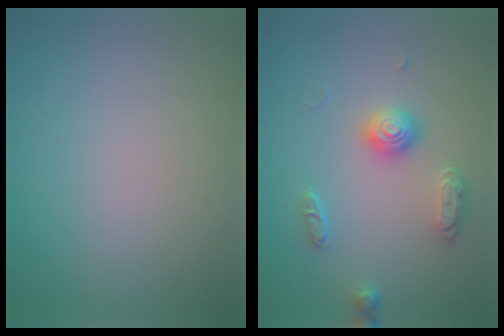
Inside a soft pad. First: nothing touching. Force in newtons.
{"total": 2.6, "press": 2.2, "slide": 1.5}